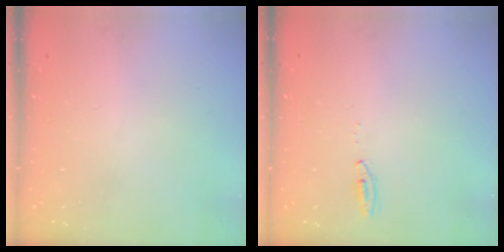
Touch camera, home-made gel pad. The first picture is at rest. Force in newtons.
{"total": 4.1, "press": 3.1, "slide": 2.6}